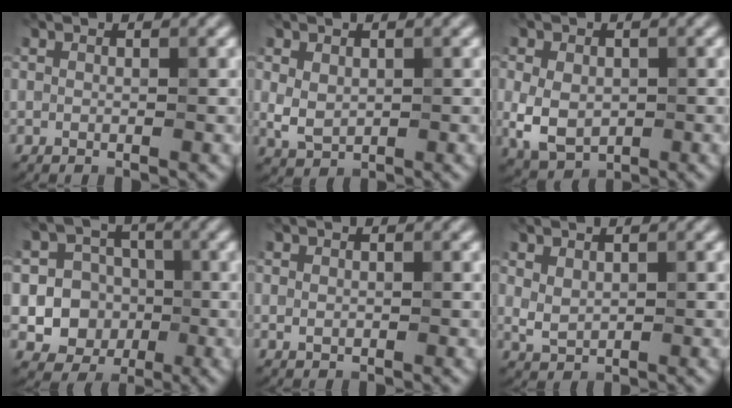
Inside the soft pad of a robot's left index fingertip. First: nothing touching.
{"total": 2.2, "force": [0.4, 1.6, 1.4], "torque": [-0.029, -0.002, 0.013]}
{"total": 4.9, "force": [-0.6, 3.6, 3.3], "torque": [-0.069, -0.009, -0.010]}
{"total": 8.2, "force": [-1.6, 7.7, 2.6], "torque": [-0.026, 0.002, -0.052]}
{"total": 0.7, "force": [0.1, 0.5, 0.4], "torque": [-0.006, -0.001, 0.002]}
{"total": 1.5, "force": [0.8, 1.0, 0.9], "torque": [-0.019, -0.004, 0.022]}